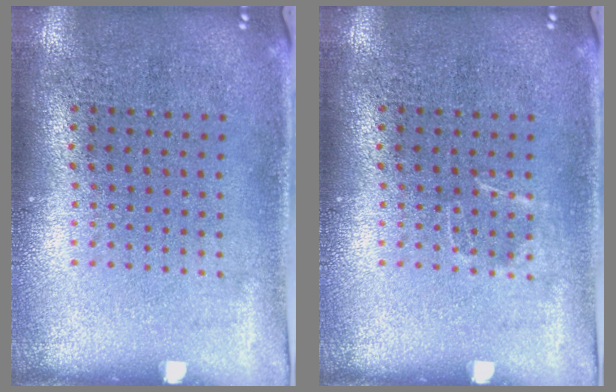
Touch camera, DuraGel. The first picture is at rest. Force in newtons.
{"total": 0.6, "press": 0.6, "slide": 0.2}